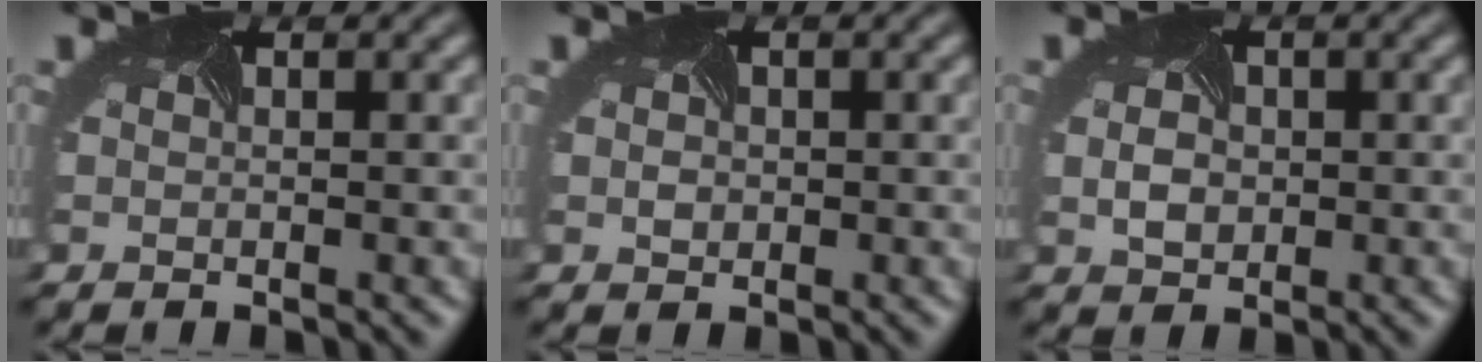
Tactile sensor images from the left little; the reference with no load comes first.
{"total": 1.1, "force": [-0.1, 1.0, 0.3], "torque": [-0.007, -0.004, 0.000]}
{"total": 2.6, "force": [-0.1, 2.1, 1.5], "torque": [-0.031, 0.000, 0.001]}